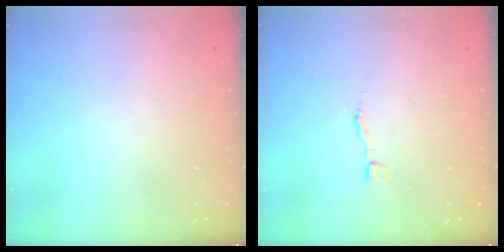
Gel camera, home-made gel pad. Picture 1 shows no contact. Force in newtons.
{"total": 2.9, "press": 2.9, "slide": 0.3}